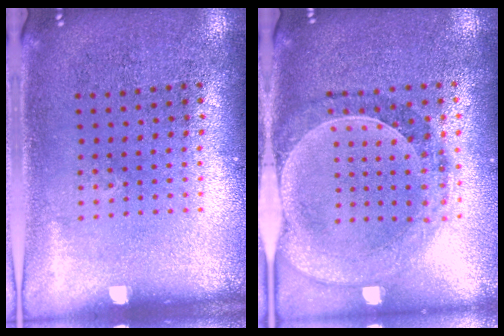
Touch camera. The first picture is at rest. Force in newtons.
{"total": 0.6, "press": 0.6, "slide": 0.2}